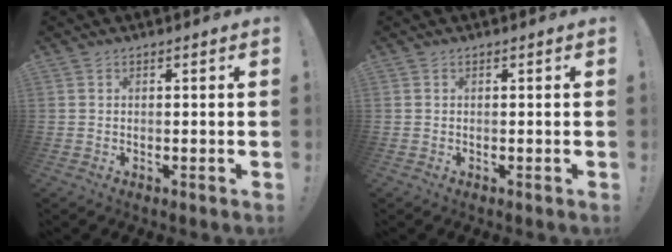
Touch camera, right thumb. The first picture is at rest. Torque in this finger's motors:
{"motor_torque": [0.00, 0.00, 0.00, 0.00, 0.00]}